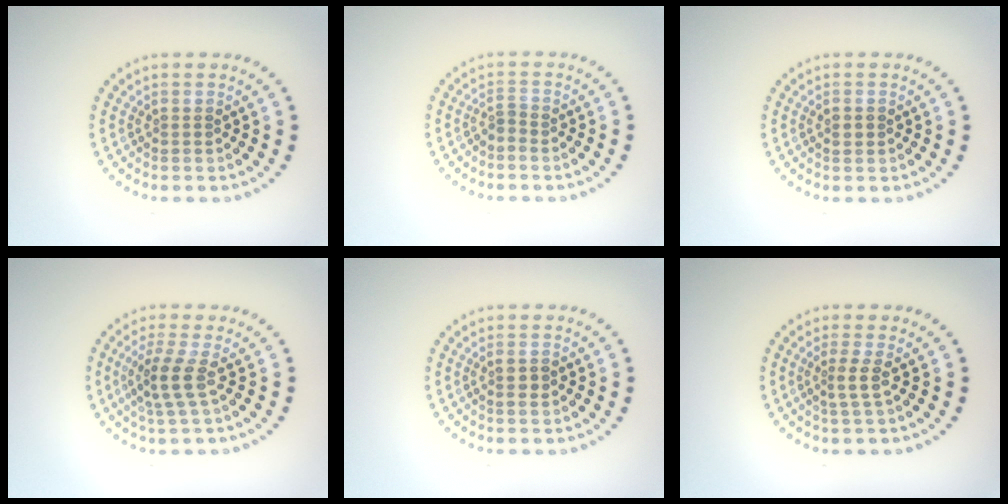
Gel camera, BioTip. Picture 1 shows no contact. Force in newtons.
{"total": 1.0, "press": 0.4, "slide": 0.9}
{"total": 1.1, "press": 1.1, "slide": 0.1}
{"total": 2.8, "press": 2.4, "slide": 1.4}
{"total": 1.2, "press": 1.2, "slide": 0.4}
{"total": 1.7, "press": 1.1, "slide": 1.3}